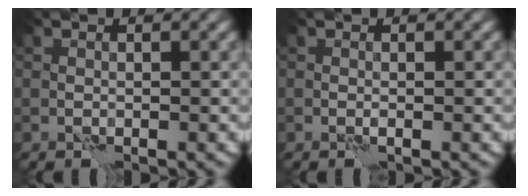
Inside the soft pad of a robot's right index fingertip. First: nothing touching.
{"total": 0.0}